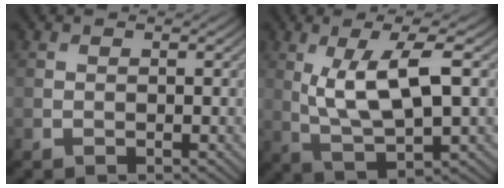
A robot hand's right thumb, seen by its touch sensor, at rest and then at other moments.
{"total": 9.2, "force": [1.7, 2.8, 8.6], "torque": [-0.167, 0.008, 0.034]}